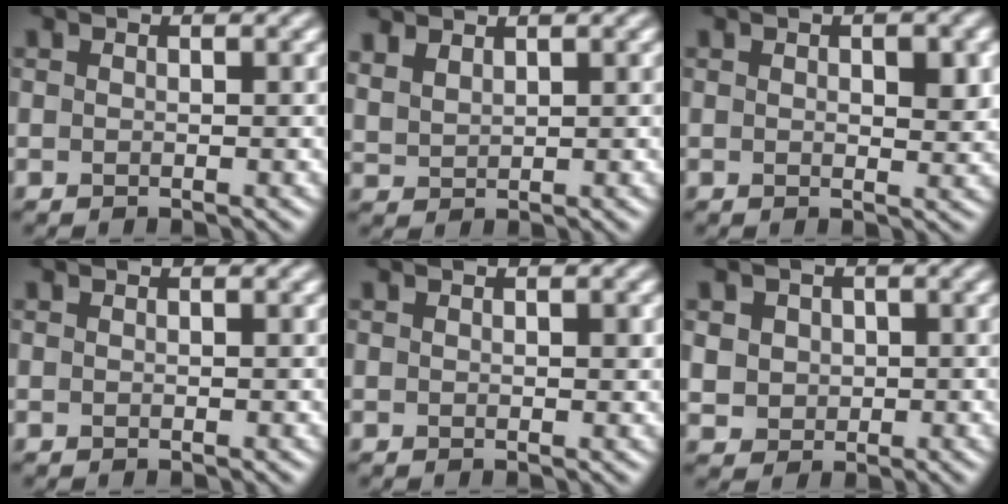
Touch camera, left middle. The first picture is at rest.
{"total": 2.4, "force": [2.0, 1.0, 0.8], "torque": [-0.024, 0.003, 0.051]}
{"total": 2.9, "force": [0.8, 1.0, 2.6], "torque": [-0.034, -0.001, 0.015]}
{"total": 0.0}
{"total": 0.9, "force": [0.3, 0.3, 0.7], "torque": [-0.010, 0.000, 0.006]}
{"total": 3.9, "force": [1.2, 3.4, 1.6], "torque": [-0.040, 0.012, 0.020]}